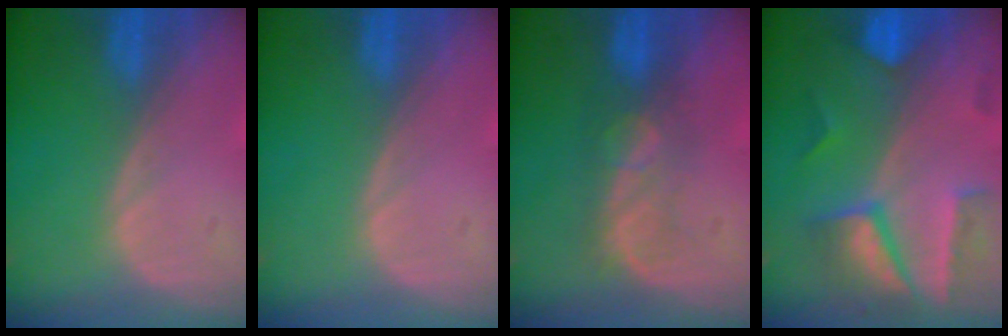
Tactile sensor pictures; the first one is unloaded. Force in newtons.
{"total": 0.0}
{"total": 5.2, "press": 5.1, "slide": 1.3}
{"total": 8.5, "press": 7.8, "slide": 3.4}